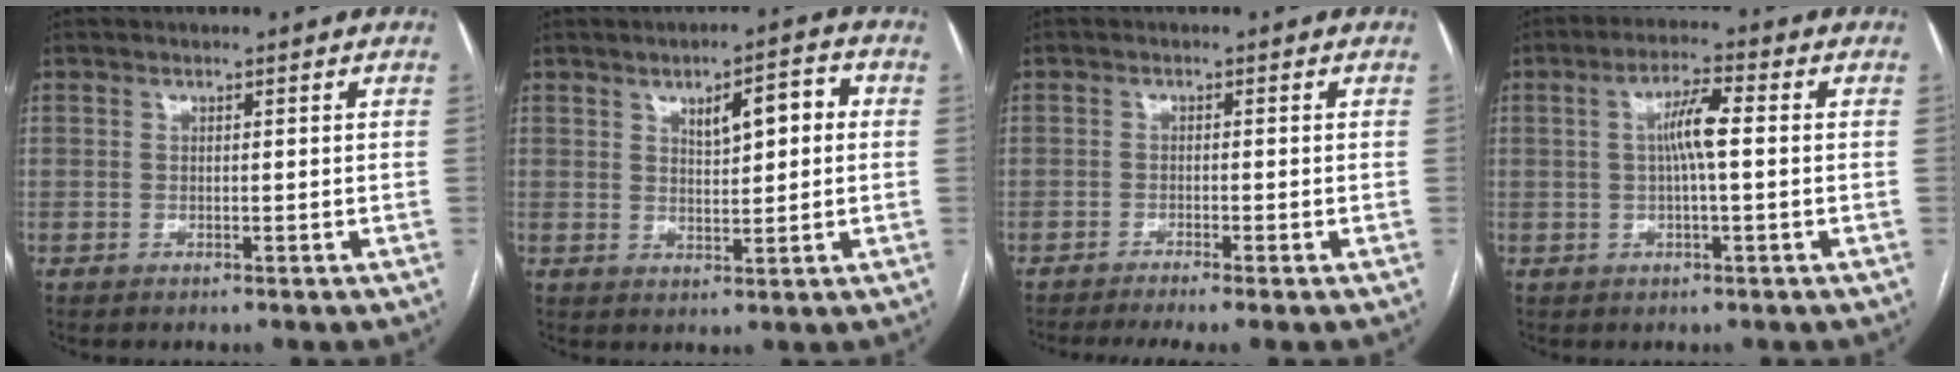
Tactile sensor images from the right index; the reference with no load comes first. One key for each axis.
{"total": 6.0, "fx": 1.7, "fy": 2.2, "fz": 5.4, "tx": -0.078, "ty": 0.017, "tz": 0.028}
{"total": 5.1, "fx": -4.1, "fy": -0.4, "fz": 3.1, "tx": -0.040, "ty": -0.008, "tz": -0.065}
{"total": 5.4, "fx": 0.4, "fy": 0.7, "fz": 5.4, "tx": -0.100, "ty": 0.014, "tz": 0.006}